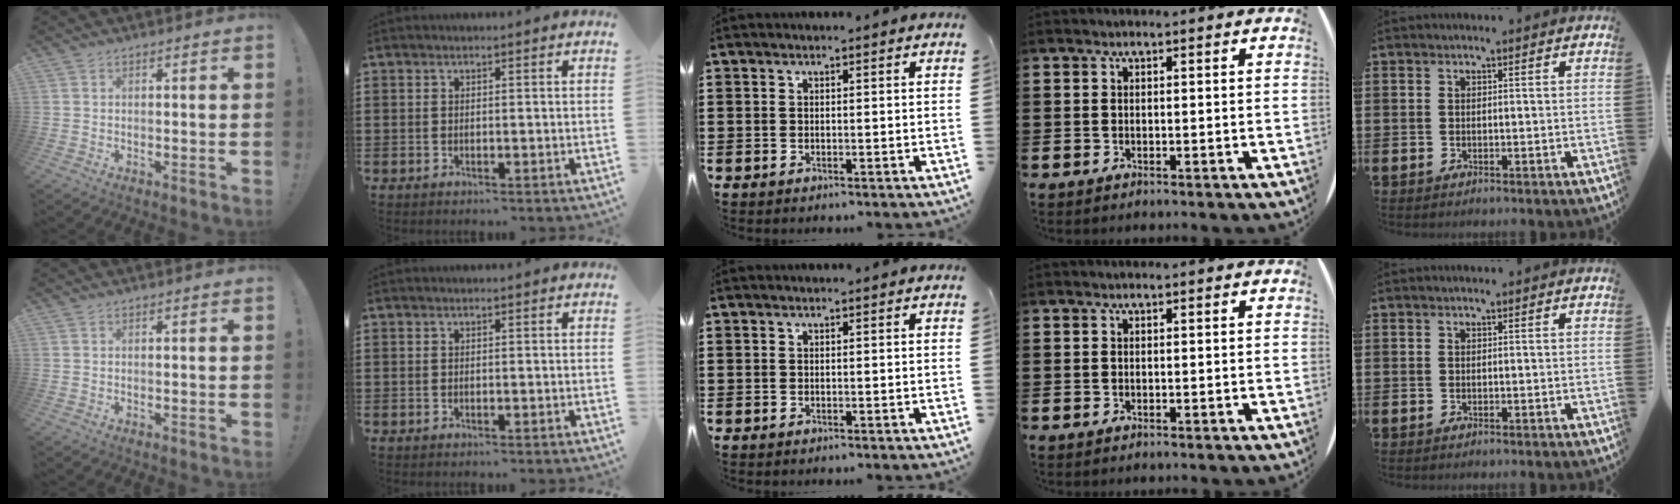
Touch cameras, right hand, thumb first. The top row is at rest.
{}